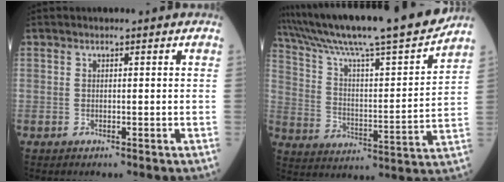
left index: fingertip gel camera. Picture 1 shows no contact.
{"total": 22.4, "force": [19.6, -0.4, 10.9], "torque": [-0.188, -0.022, 0.304]}